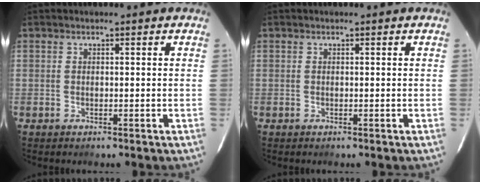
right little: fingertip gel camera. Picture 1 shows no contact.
{"total": 0.0}